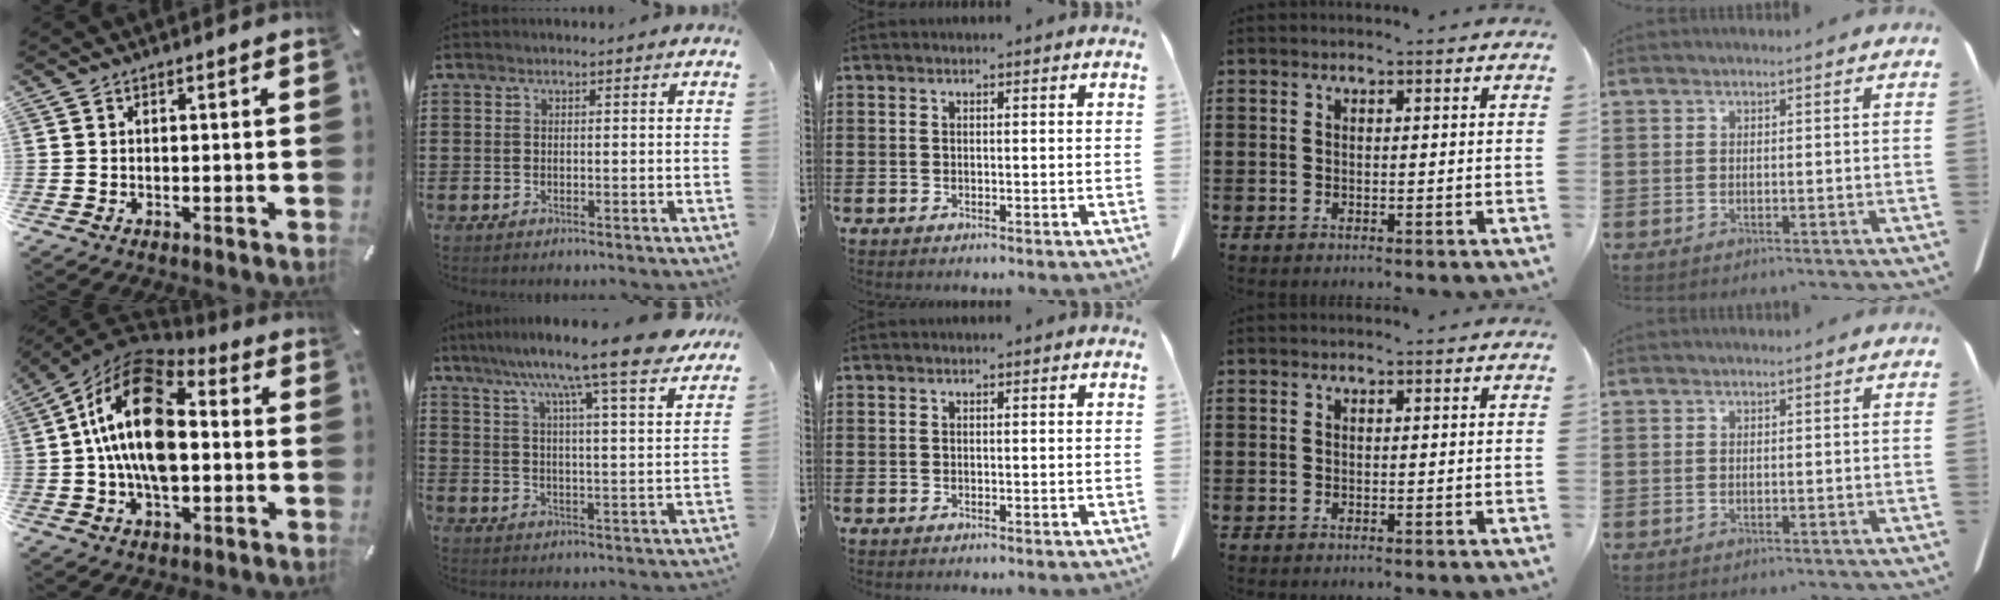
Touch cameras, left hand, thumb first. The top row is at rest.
{"thumb": {"total": 19.3, "force": [0.7, 12.0, 15.2], "torque": [-0.302, -0.001, 0.002]}, "index": {"total": 11.0, "force": [9.2, -0.5, 6.1], "torque": [-0.126, -0.059, 0.145]}}